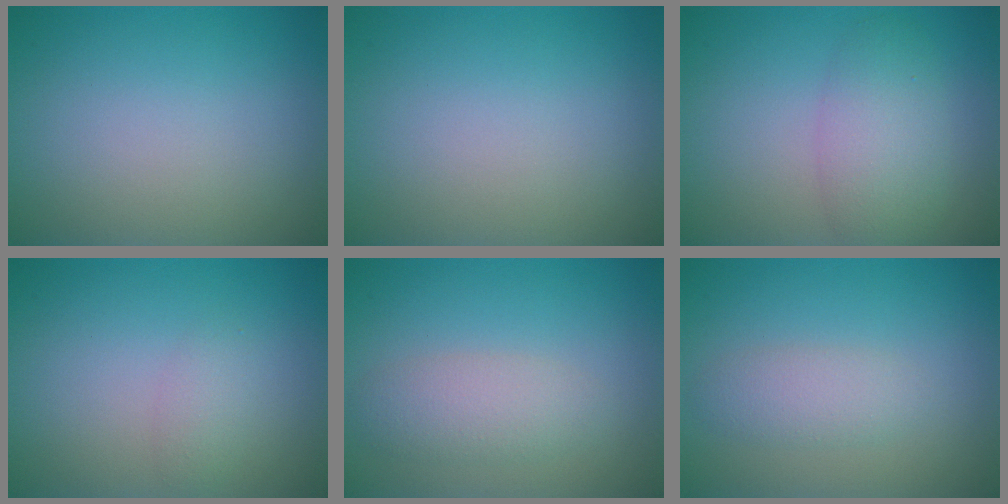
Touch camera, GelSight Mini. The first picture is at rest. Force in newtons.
{"total": 0.0}
{"total": 4.1, "press": 4.1, "slide": 0.2}
{"total": 1.2, "press": 1.2, "slide": 0.1}
{"total": 2.7, "press": 2.7, "slide": 0.2}
{"total": 2.0, "press": 2.0, "slide": 0.0}